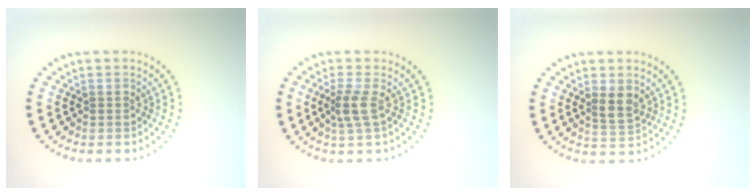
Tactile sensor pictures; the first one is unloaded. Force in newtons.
{"total": 2.0, "press": 1.6, "slide": 1.2}
{"total": 2.2, "press": 2.0, "slide": 1.0}